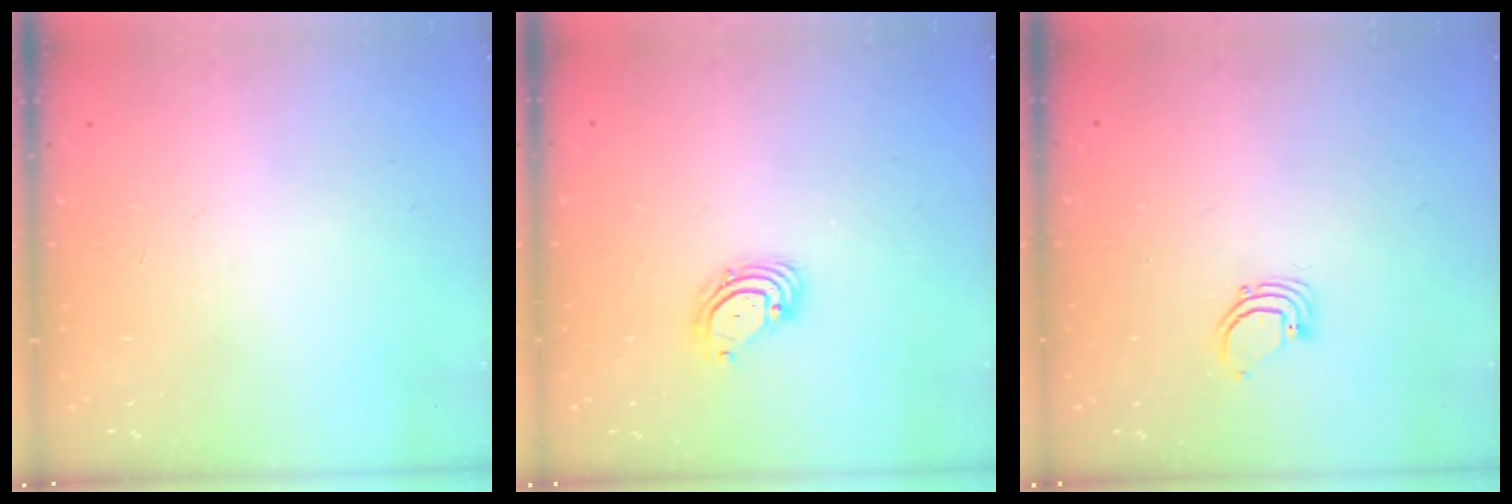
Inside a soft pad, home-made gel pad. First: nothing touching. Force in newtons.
{"total": 4.0, "press": 4.0, "slide": 0.5}
{"total": 2.5, "press": 2.5, "slide": 0.1}